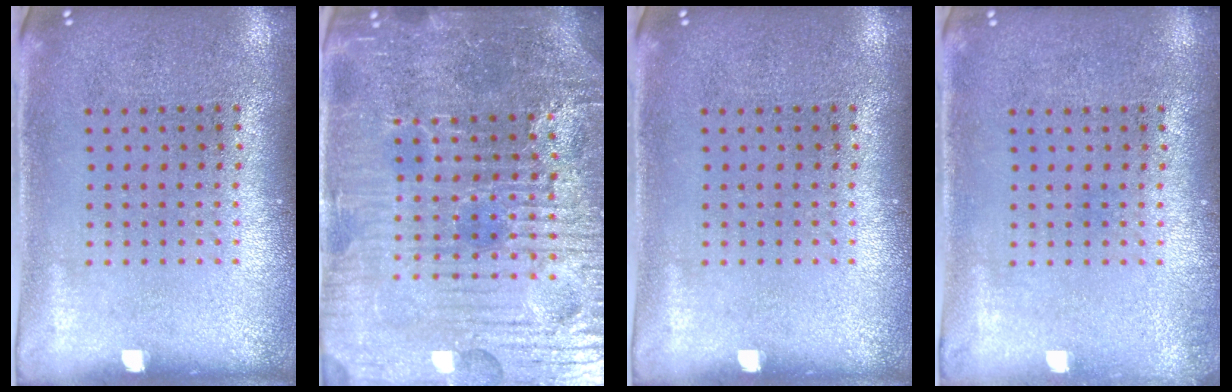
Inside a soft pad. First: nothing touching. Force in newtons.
{"total": 6.0, "press": 5.6, "slide": 2.2}
{"total": 0.0}
{"total": 0.6, "press": 0.6, "slide": 0.1}